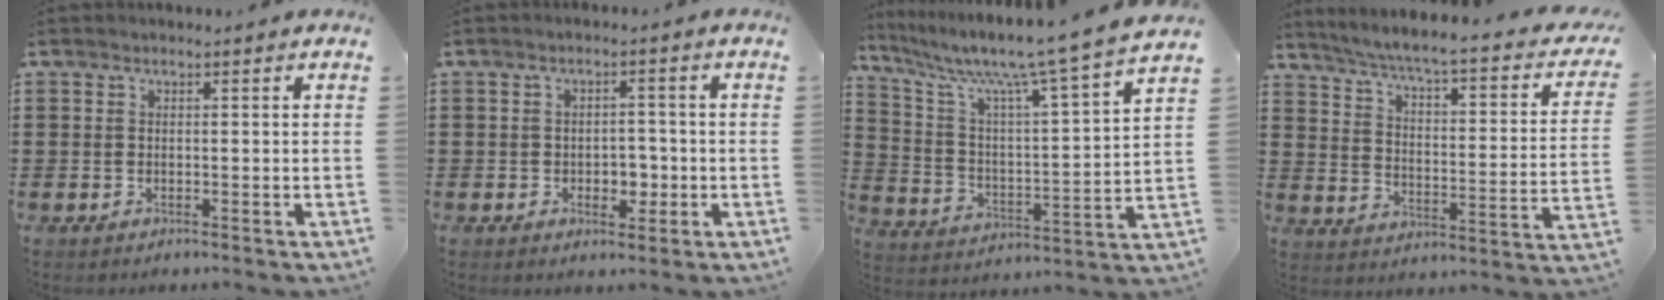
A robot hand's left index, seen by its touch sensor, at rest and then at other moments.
{"total": 3.1, "force": [-0.9, 2.2, 1.9], "torque": [-0.035, 0.002, -0.023]}
{"total": 9.1, "force": [7.7, -0.9, 4.7], "torque": [-0.122, -0.062, 0.118]}
{"total": 4.0, "force": [3.2, -0.6, 2.4], "torque": [-0.064, -0.038, 0.042]}